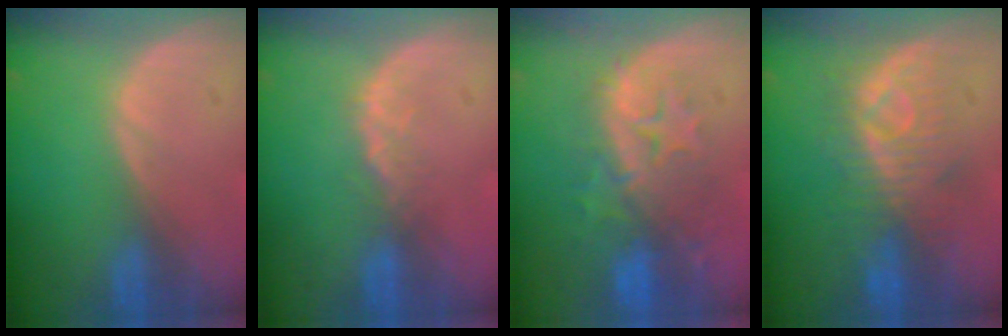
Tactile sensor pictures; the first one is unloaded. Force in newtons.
{"total": 2.6, "press": 2.1, "slide": 1.5}
{"total": 10.1, "press": 8.7, "slide": 5.1}
{"total": 8.0, "press": 8.0, "slide": 0.6}